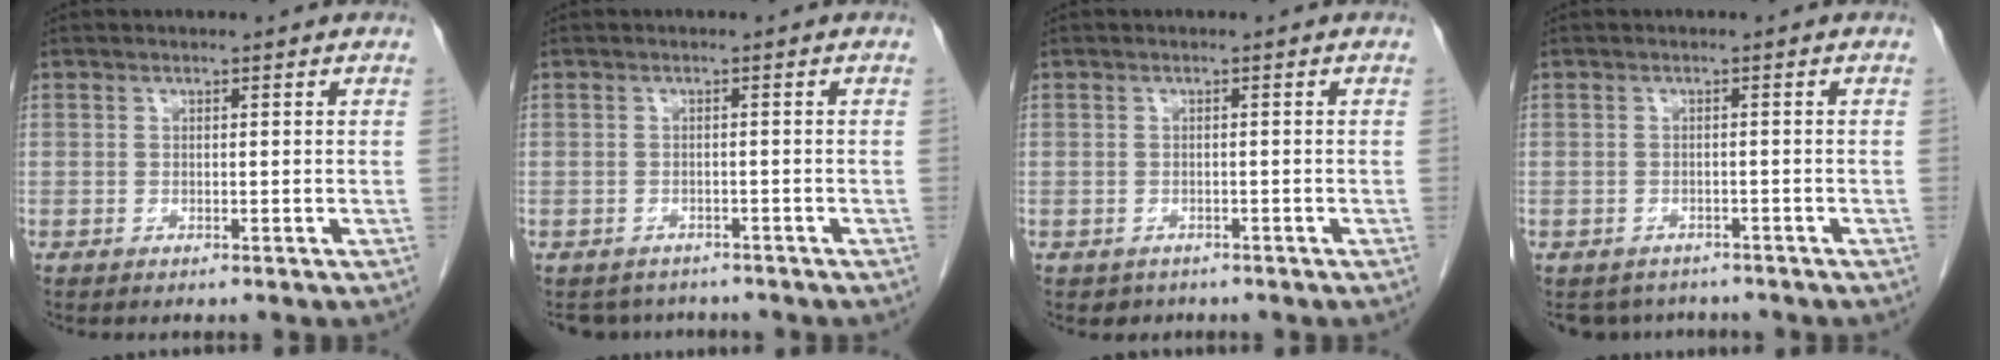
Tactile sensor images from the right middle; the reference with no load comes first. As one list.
[{"total": 4.3, "force": [-3.9, 1.8, 0.0], "torque": [0.005, 0.001, -0.052]}, {"total": 1.6, "force": [-1.1, 1.1, 0.0], "torque": [-0.007, 0.003, -0.014]}, {"total": 4.6, "force": [-4.1, 2.1, 0.1], "torque": [0.007, 0.001, -0.054]}]